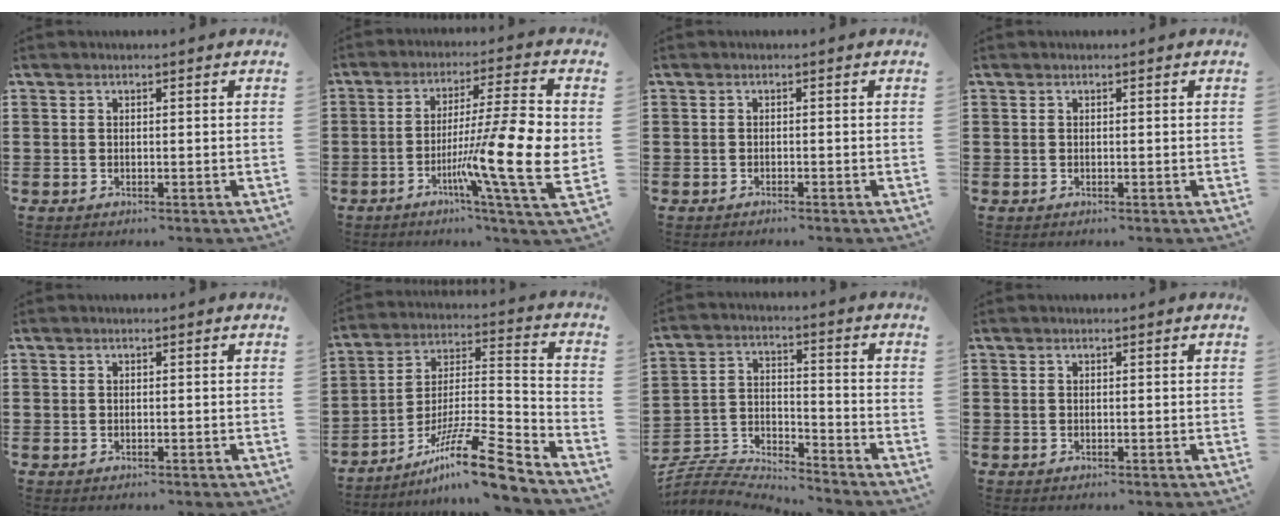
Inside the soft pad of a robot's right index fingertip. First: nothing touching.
{"total": 15.8, "force": [-2.8, 1.4, 15.5], "torque": [-0.256, -0.019, -0.047]}
{"total": 0.7, "force": [-0.6, -0.2, 0.2], "torque": [-0.006, -0.005, -0.012]}
{"total": 0.0}
{"total": 0.0}
{"total": 13.6, "force": [-10.1, 1.5, 8.9], "torque": [-0.144, 0.026, -0.184]}
{"total": 4.9, "force": [-4.9, 0.6, 0.6], "torque": [-0.034, -0.010, -0.104]}
{"total": 0.0}